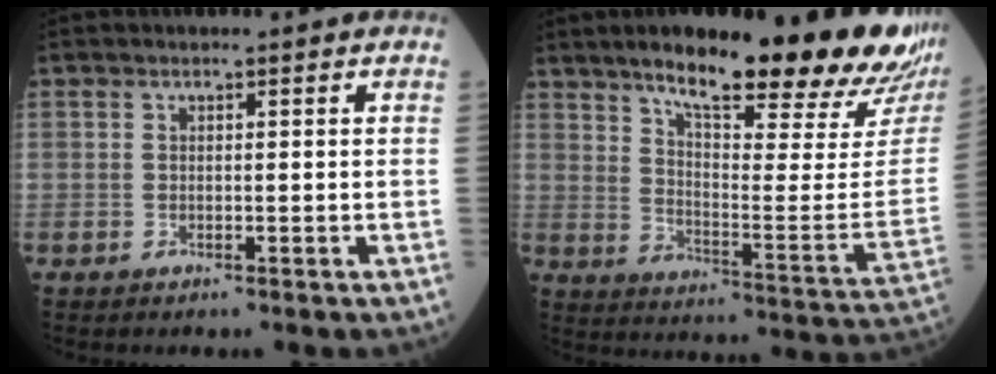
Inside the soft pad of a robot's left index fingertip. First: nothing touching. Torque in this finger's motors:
{"motor_torque": [0.49, -0.70, 1.05, 0.21]}